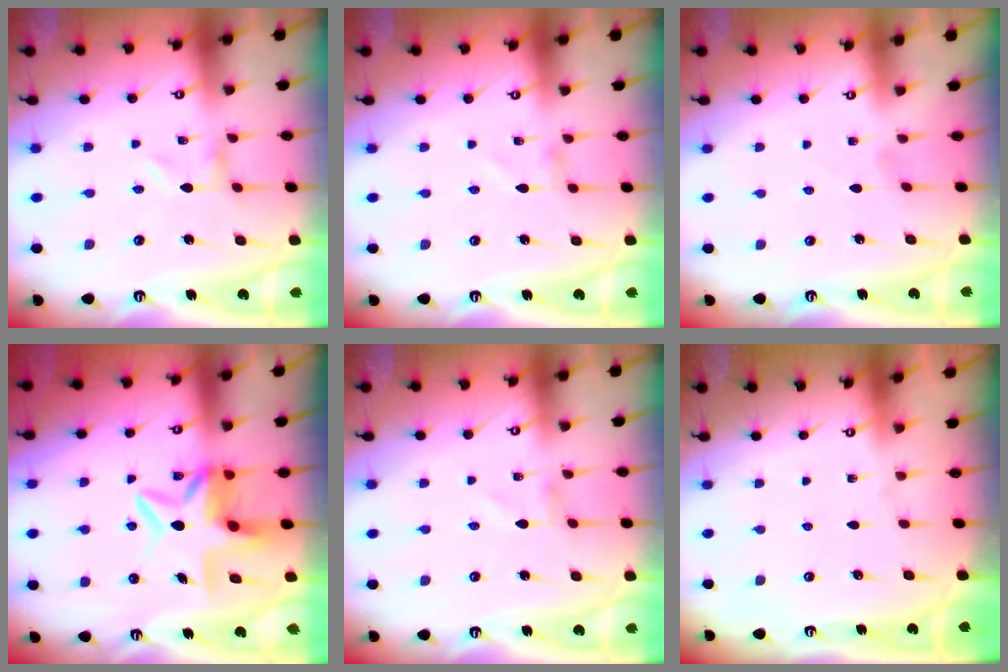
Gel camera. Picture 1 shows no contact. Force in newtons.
{"total": 1.1, "press": 1.1, "slide": 0.1}
{"total": 0.0}
{"total": 9.3, "press": 9.3, "slide": 0.8}
{"total": 0.8, "press": 0.8, "slide": 0.1}
{"total": 0.0}